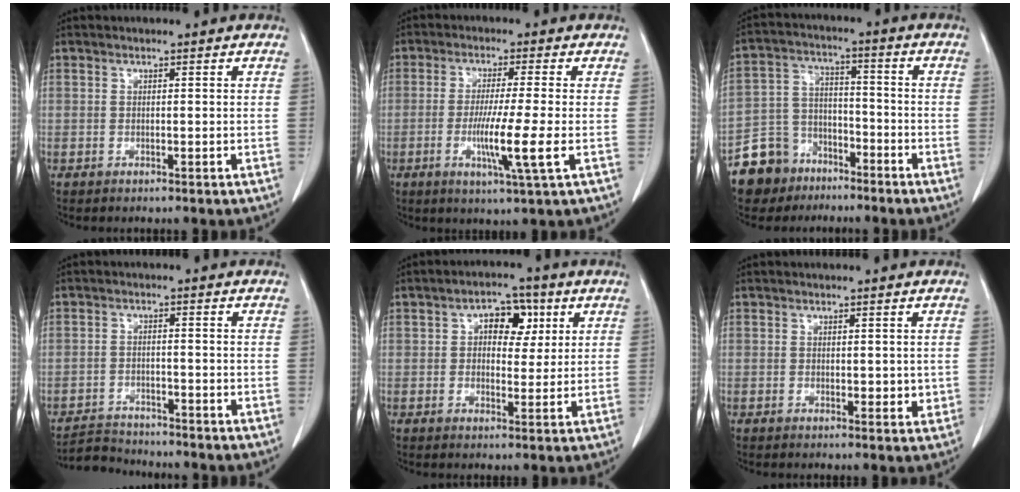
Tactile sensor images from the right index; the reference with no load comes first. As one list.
[{"total": 8.2, "force": [-2.0, -0.9, 7.8], "torque": [-0.145, -0.025, -0.039]}, {"total": 9.6, "force": [-6.9, 6.6, 1.3], "torque": [-0.038, 0.023, -0.127]}, {"total": 4.3, "force": [-4.3, 0.3, -0.4], "torque": [0.006, -0.011, -0.077]}, {"total": 6.3, "force": [2.0, 3.7, 4.7], "torque": [-0.062, 0.017, 0.028]}, {"total": 2.7, "force": [0.0, 1.4, 2.3], "torque": [-0.023, -0.003, -0.001]}]